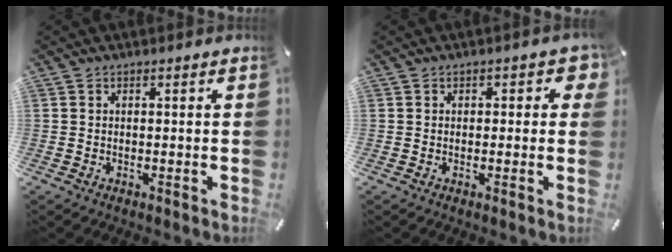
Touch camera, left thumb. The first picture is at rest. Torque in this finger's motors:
{"motor_torque": [-0.13, -0.08, 0.22, 0.12, 0.02]}